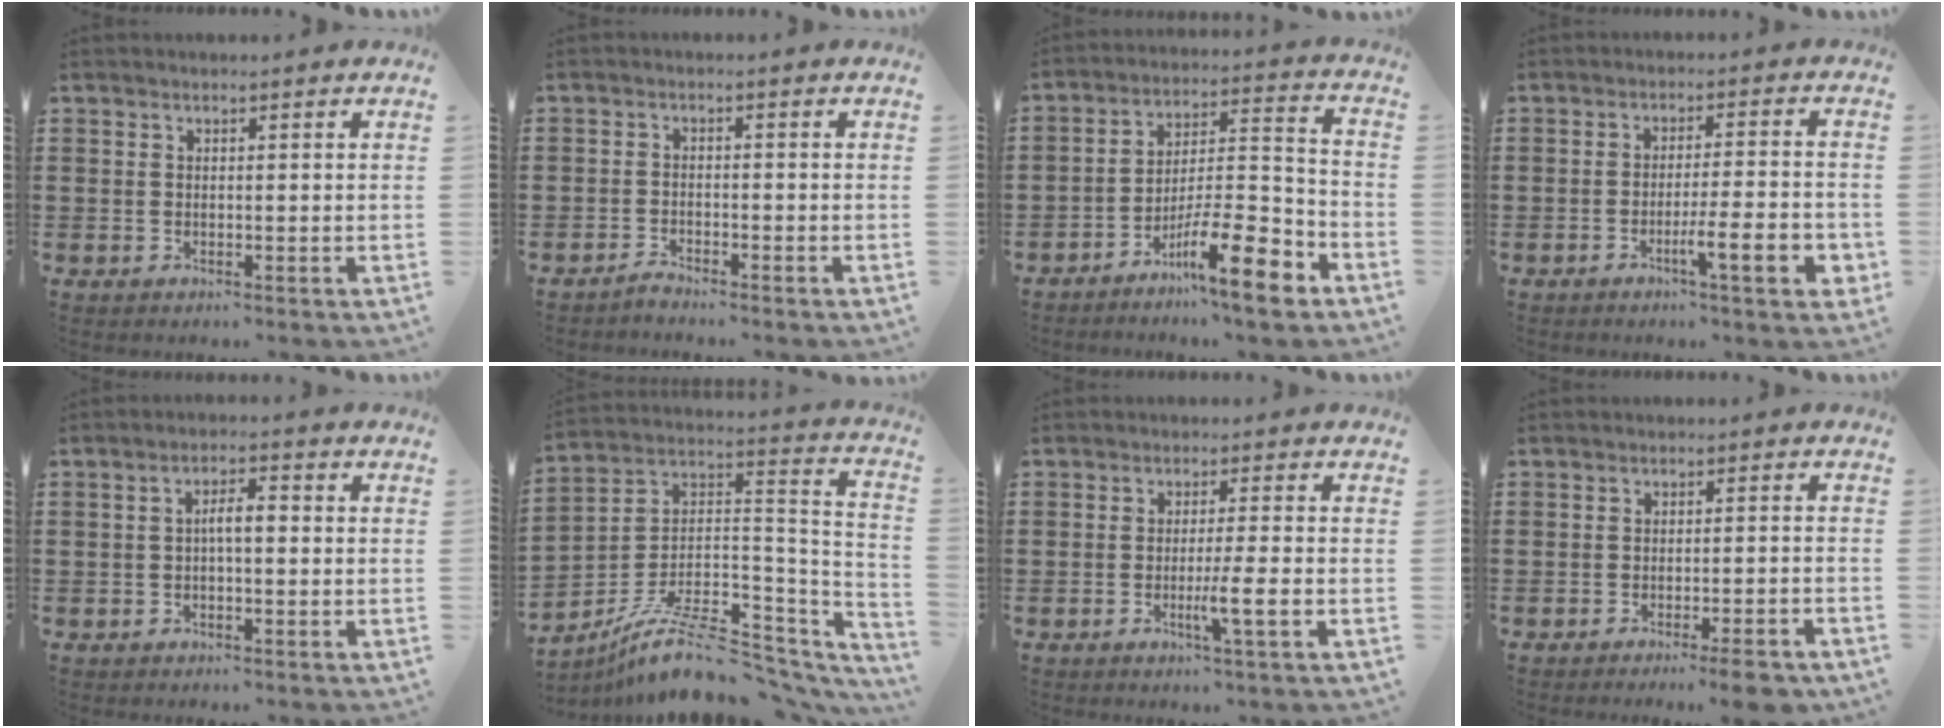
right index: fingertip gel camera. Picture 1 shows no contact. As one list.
[{"total": 1.7, "force": [-1.7, 0.1, 0.0], "torque": [-0.005, 0.004, -0.036]}, {"total": 13.4, "force": [-8.7, 2.7, 9.7], "torque": [-0.159, 0.027, -0.151]}, {"total": 8.1, "force": [-3.1, 1.2, 7.3], "torque": [-0.116, -0.002, -0.050]}, {"total": 3.1, "force": [-0.2, 0.9, 2.9], "torque": [-0.055, 0.007, -0.007]}, {"total": 12.4, "force": [-8.4, 4.2, 8.1], "torque": [-0.145, 0.021, -0.151]}, {"total": 4.9, "force": [-1.6, -0.3, 4.7], "torque": [-0.076, -0.015, -0.027]}, {"total": 3.9, "force": [-3.0, -0.2, 2.4], "torque": [-0.037, -0.008, -0.054]}]